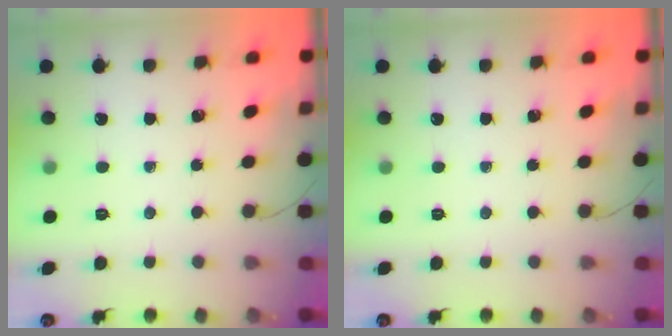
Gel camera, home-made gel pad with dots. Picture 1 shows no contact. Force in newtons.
{"total": 0.0}